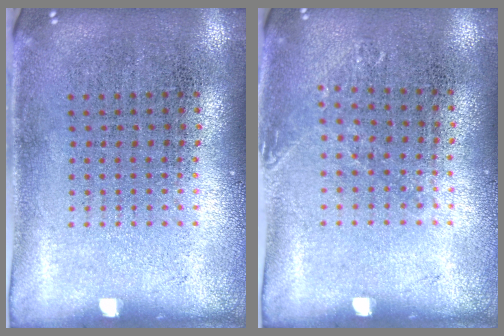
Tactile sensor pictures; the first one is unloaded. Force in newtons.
{"total": 0.8, "press": 0.8, "slide": 0.2}